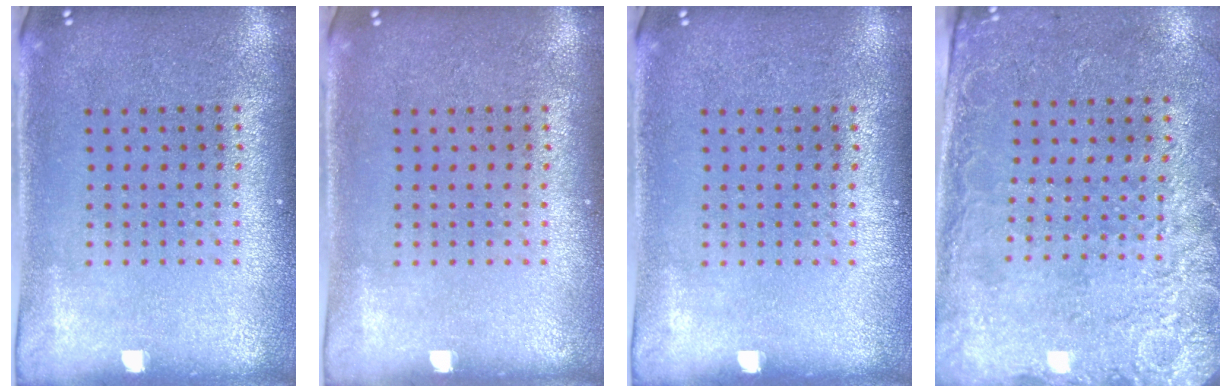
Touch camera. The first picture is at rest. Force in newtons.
{"total": 0.0}
{"total": 0.0}
{"total": 2.6, "press": 2.1, "slide": 1.5}